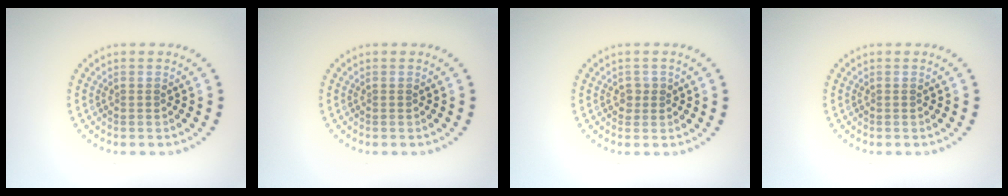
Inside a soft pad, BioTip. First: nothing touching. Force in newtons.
{"total": 0.0}
{"total": 1.0, "press": 1.0, "slide": 0.4}
{"total": 0.0}